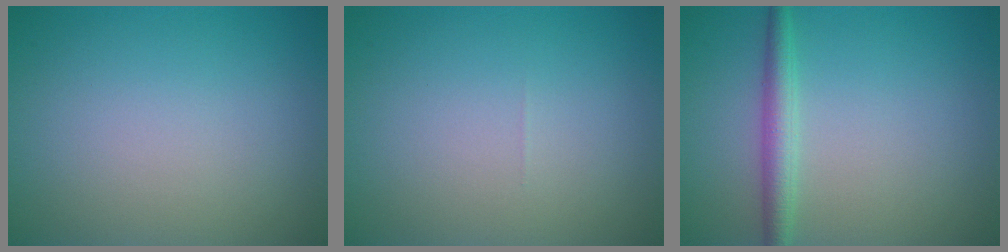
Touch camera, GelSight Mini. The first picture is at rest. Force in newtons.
{"total": 0.0}
{"total": 2.4, "press": 2.4, "slide": 0.0}